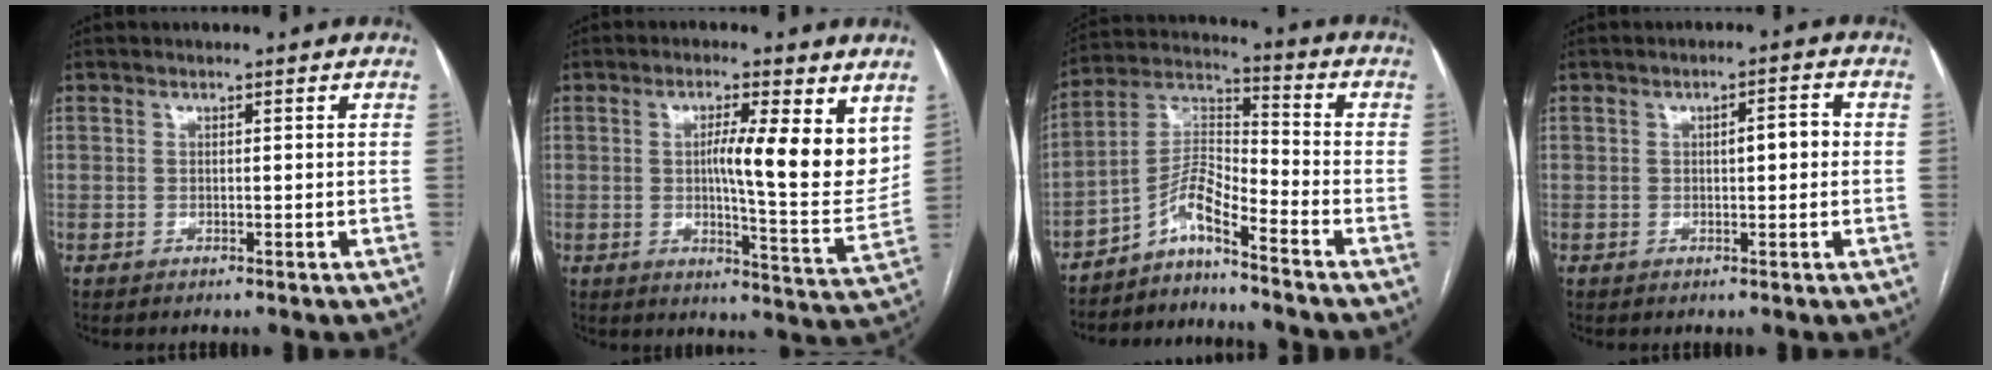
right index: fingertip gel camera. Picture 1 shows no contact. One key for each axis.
{"total": 9.9, "fx": 3.0, "fy": 1.9, "fz": 9.2, "tx": -0.131, "ty": -0.005, "tz": 0.042}
{"total": 7.3, "fx": -5.7, "fy": 0.8, "fz": 4.6, "tx": -0.094, "ty": 0.019, "tz": -0.108}
{"total": 3.2, "fx": 0.1, "fy": 0.9, "fz": 3.0, "tx": -0.045, "ty": 0.010, "tz": 0.001}